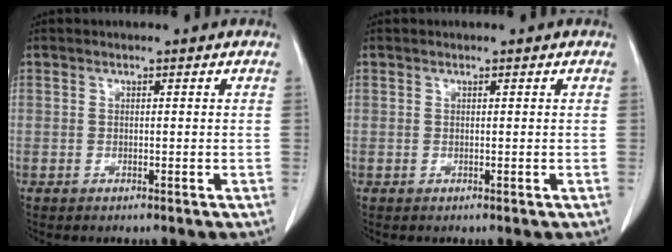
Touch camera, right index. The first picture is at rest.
{"total": 0.0}